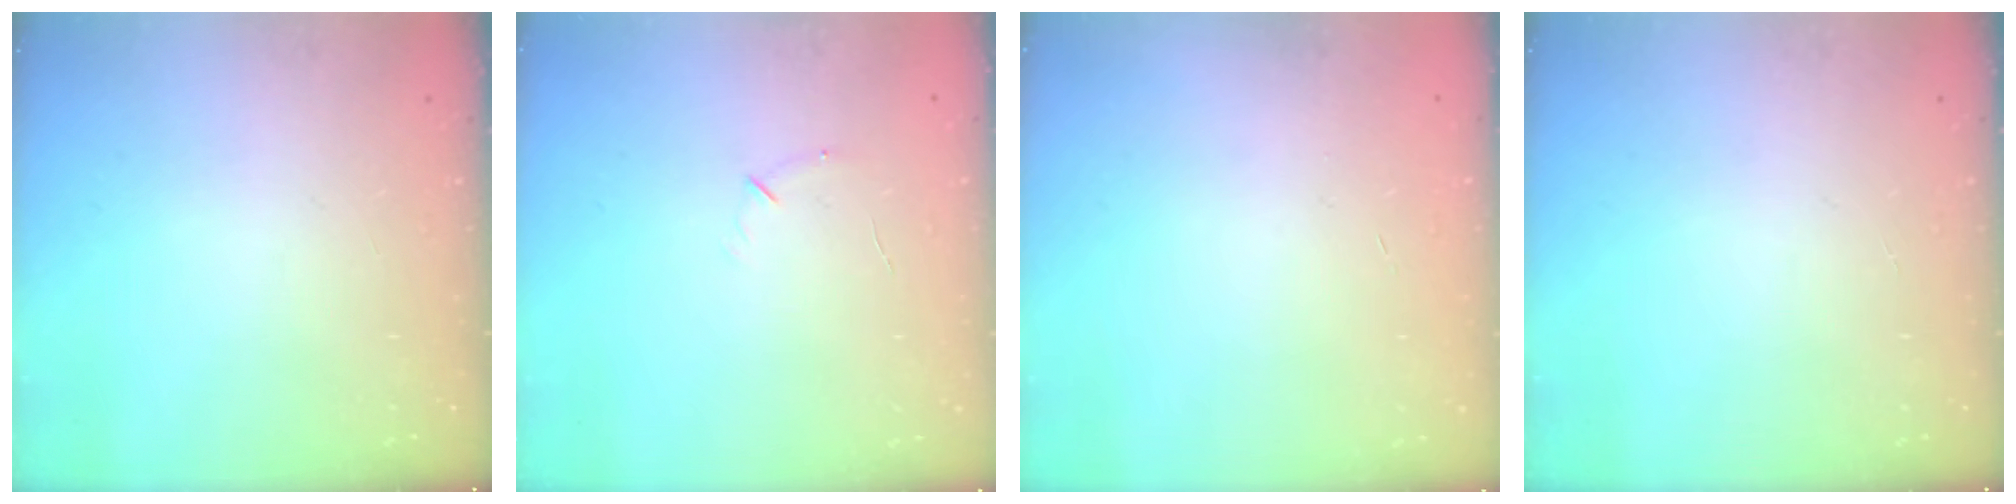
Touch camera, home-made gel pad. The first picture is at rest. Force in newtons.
{"total": 4.3, "press": 4.1, "slide": 1.1}
{"total": 0.6, "press": 0.5, "slide": 0.2}
{"total": 0.0}